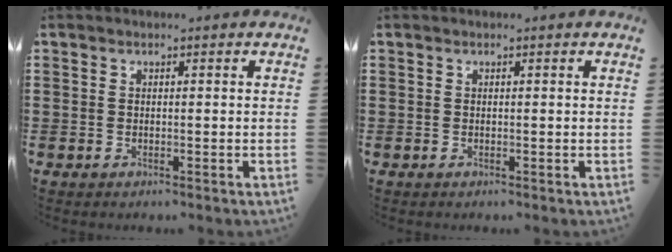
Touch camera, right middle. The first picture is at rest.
{"total": 0.0}